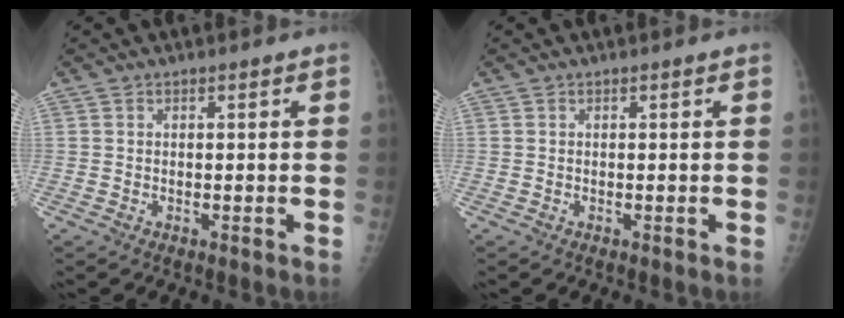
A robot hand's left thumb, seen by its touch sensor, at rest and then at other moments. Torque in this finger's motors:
{"motor_torque": [0.00, 0.00, 0.00, 0.00, 0.00]}